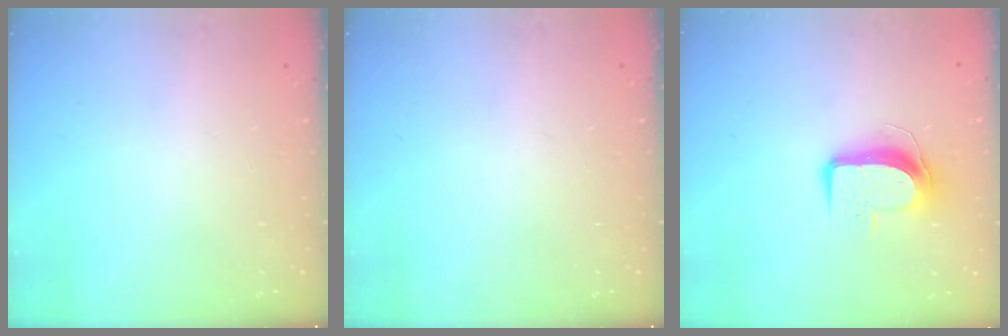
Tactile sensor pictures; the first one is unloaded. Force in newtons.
{"total": 0.0}
{"total": 10.0, "press": 10.0, "slide": 1.0}